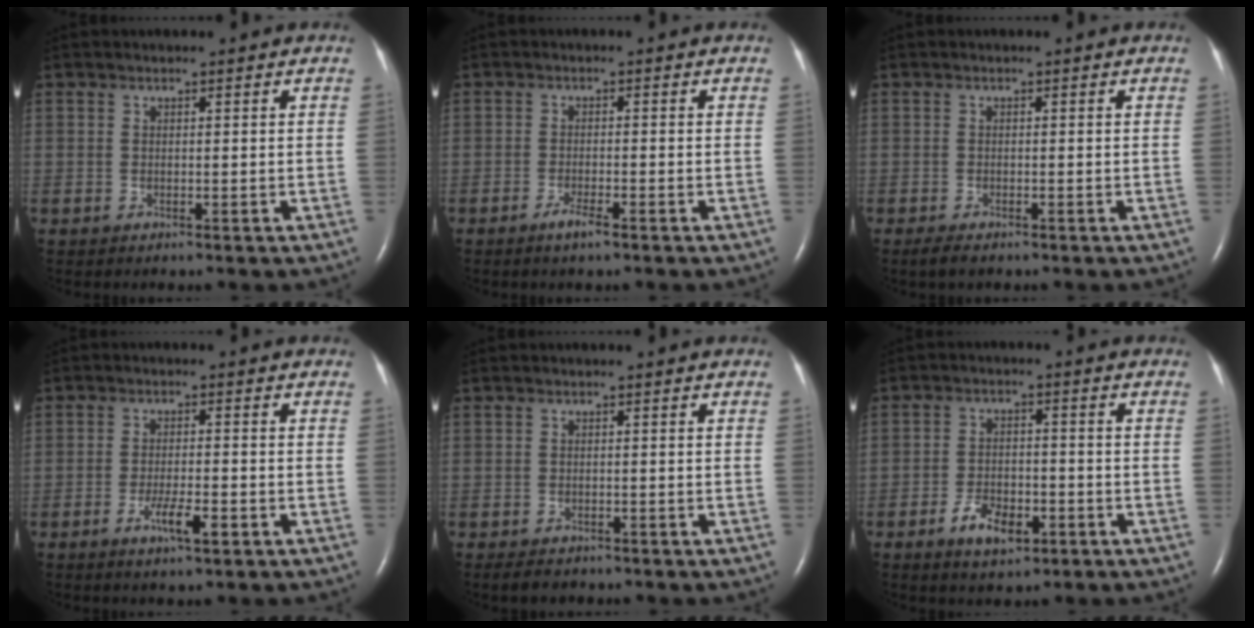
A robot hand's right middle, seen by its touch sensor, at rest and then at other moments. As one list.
[{"total": 2.3, "force": [-1.6, 0.1, 1.6], "torque": [-0.037, -0.003, -0.029]}, {"total": 1.7, "force": [-1.2, 0.5, 1.1], "torque": [-0.029, -0.005, -0.021]}, {"total": 4.1, "force": [-2.0, 0.6, 3.6], "torque": [-0.067, -0.002, -0.035]}, {"total": 2.5, "force": [-2.0, 1.1, 1.0], "torque": [-0.021, -0.003, -0.024]}, {"total": 5.9, "force": [-3.1, 2.8, 4.1], "torque": [-0.077, 0.001, -0.048]}]